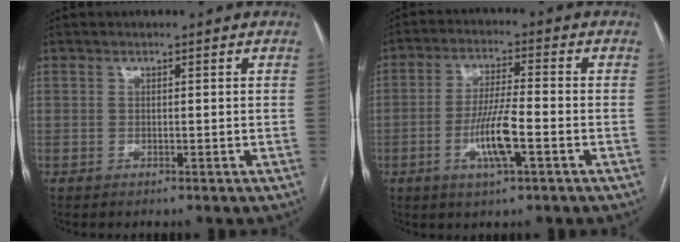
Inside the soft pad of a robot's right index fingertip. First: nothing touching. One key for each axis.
{"total": 7.8, "fx": -2.7, "fy": 0.6, "fz": 7.3, "tx": -0.143, "ty": -0.006, "tz": -0.051}